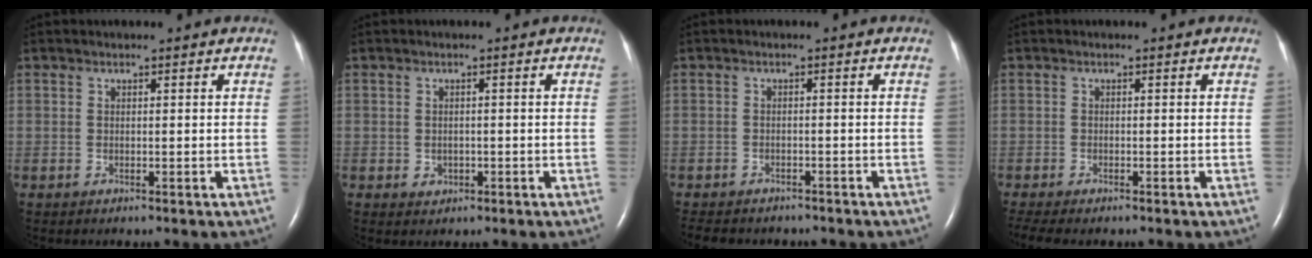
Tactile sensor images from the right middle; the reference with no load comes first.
{"total": 1.5, "force": [-0.4, 1.3, 0.7], "torque": [-0.013, 0.002, -0.001]}
{"total": 9.3, "force": [-7.9, 3.5, 3.4], "torque": [-0.066, -0.001, -0.100]}
{"total": 5.9, "force": [-4.8, 1.5, 3.0], "torque": [-0.053, -0.009, -0.072]}